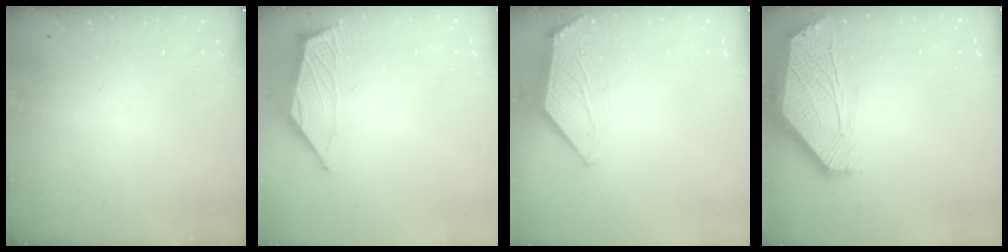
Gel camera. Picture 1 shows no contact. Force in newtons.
{"total": 2.4, "press": 2.4, "slide": 0.5}
{"total": 1.0, "press": 1.0, "slide": 0.2}
{"total": 2.6, "press": 2.6, "slide": 0.5}